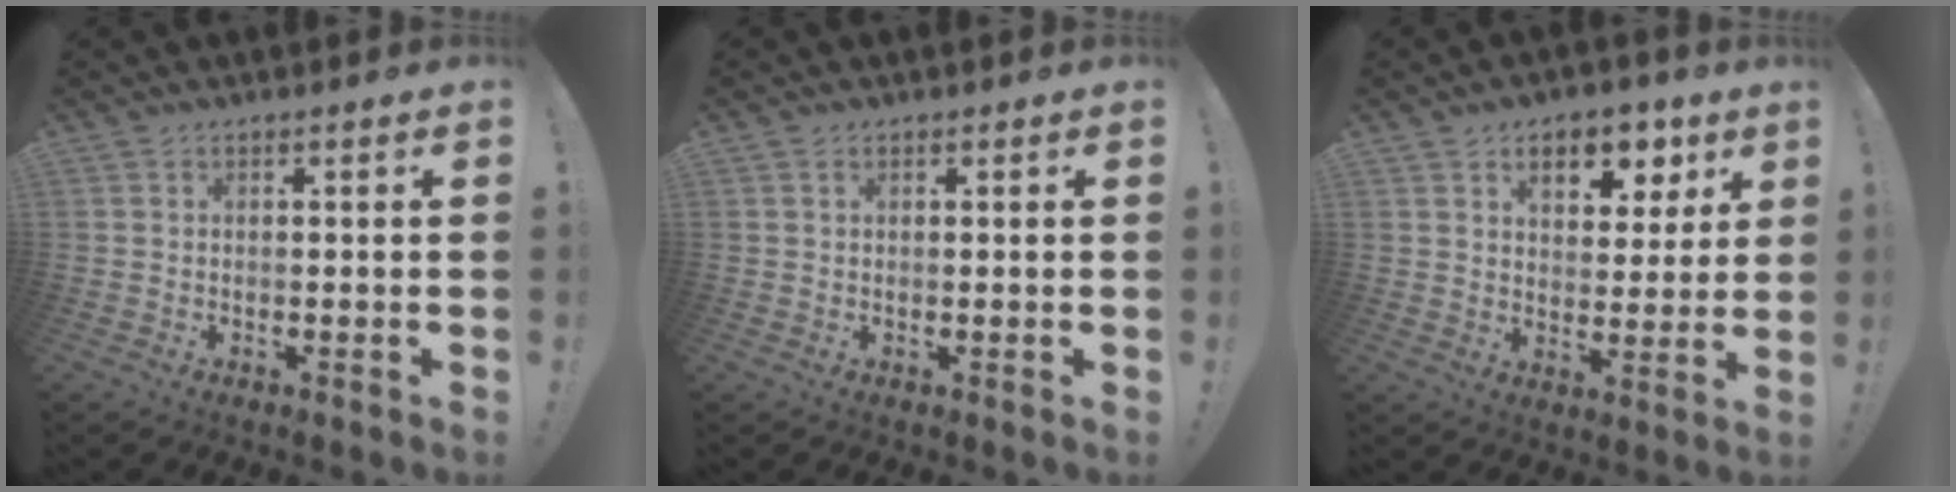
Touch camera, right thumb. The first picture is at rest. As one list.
[{"total": 0.7, "force": [0.4, 0.5, 0.1], "torque": [-0.002, -0.001, 0.009]}, {"total": 10.0, "force": [5.5, 6.0, 5.9], "torque": [-0.081, -0.027, 0.096]}]